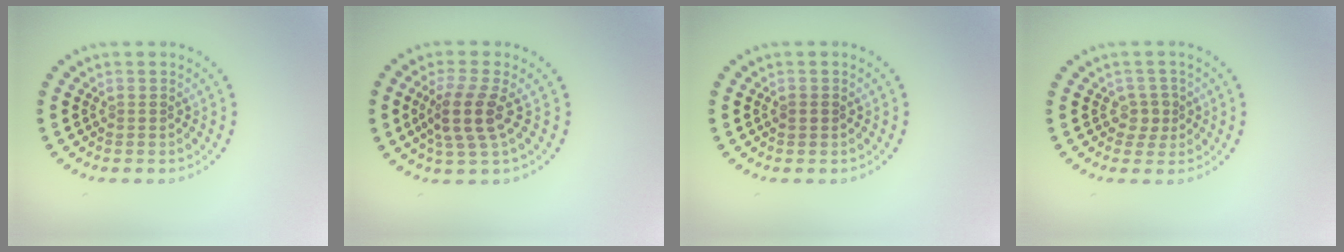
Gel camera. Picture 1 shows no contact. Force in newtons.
{"total": 3.5, "press": 2.8, "slide": 2.1}
{"total": 1.0, "press": 1.0, "slide": 0.1}
{"total": 1.8, "press": 1.5, "slide": 0.9}